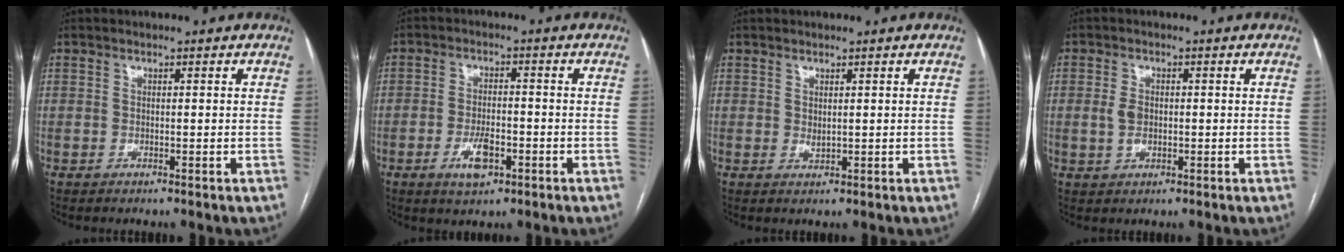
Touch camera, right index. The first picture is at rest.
{"total": 5.0, "force": [-2.3, 2.0, 4.0], "torque": [-0.079, -0.002, -0.035]}
{"total": 0.8, "force": [0.4, 0.3, 0.6], "torque": [-0.010, -0.005, 0.010]}
{"total": 2.8, "force": [-0.1, 1.8, 2.2], "torque": [-0.046, 0.002, -0.001]}